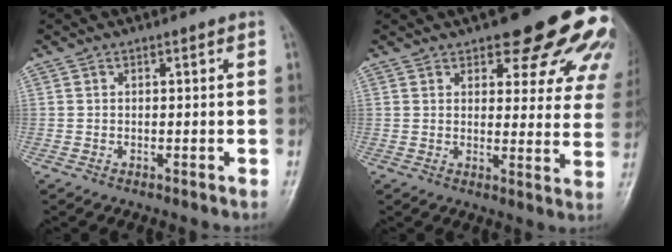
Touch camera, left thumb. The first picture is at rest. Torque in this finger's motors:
{"motor_torque": [1.19, 0.93, 1.47, -1.30, 0.08]}